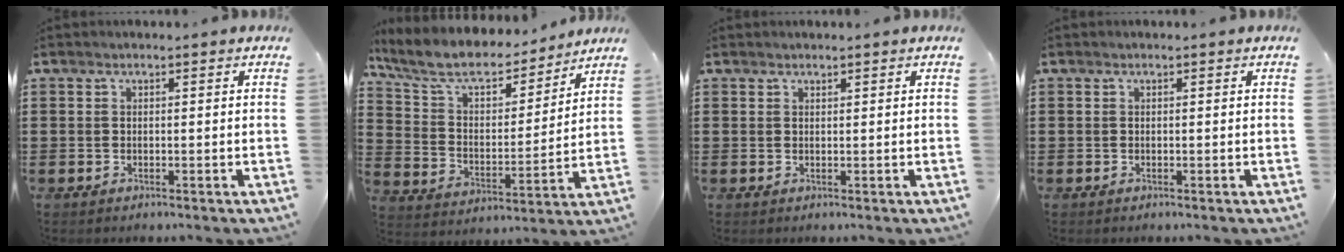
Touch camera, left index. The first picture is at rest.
{"total": 8.3, "force": [7.1, 2.5, 3.5], "torque": [-0.100, -0.045, 0.120]}
{"total": 0.6, "force": [0.6, 0.1, 0.0], "torque": [-0.003, -0.001, 0.012]}
{"total": 0.0}